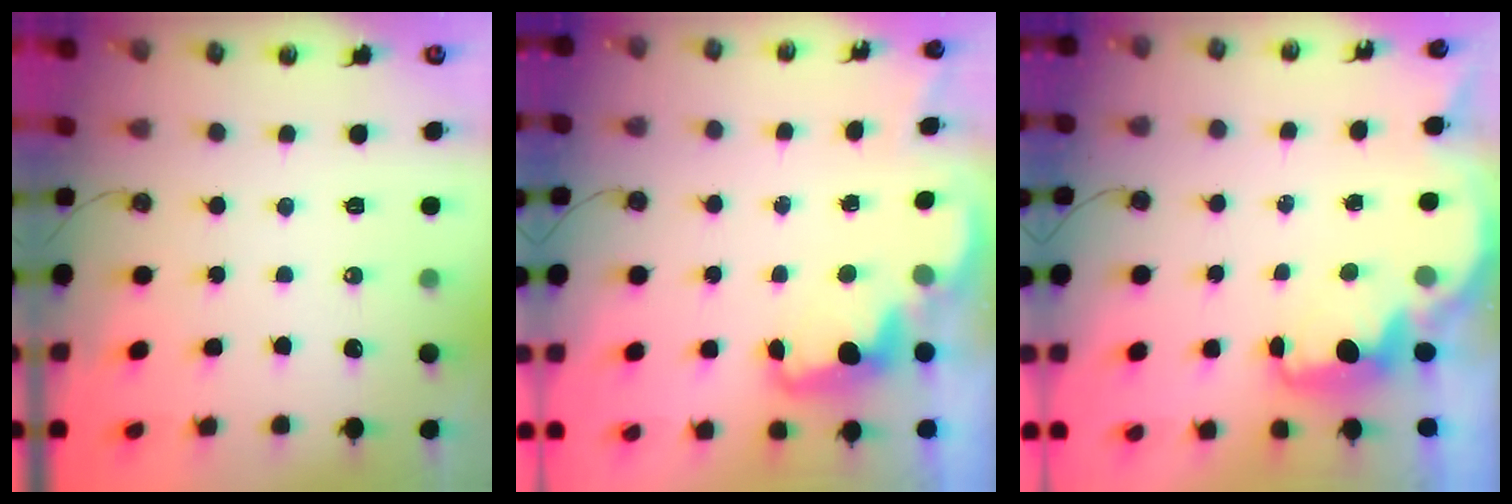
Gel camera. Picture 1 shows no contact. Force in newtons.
{"total": 2.4, "press": 2.3, "slide": 0.6}
{"total": 2.3, "press": 2.3, "slide": 0.4}